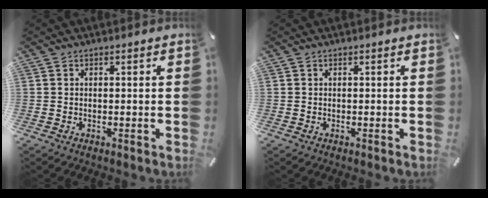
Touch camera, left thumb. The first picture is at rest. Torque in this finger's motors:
{"motor_torque": [-0.27, -0.20, -0.02, 0.02, 0.00]}